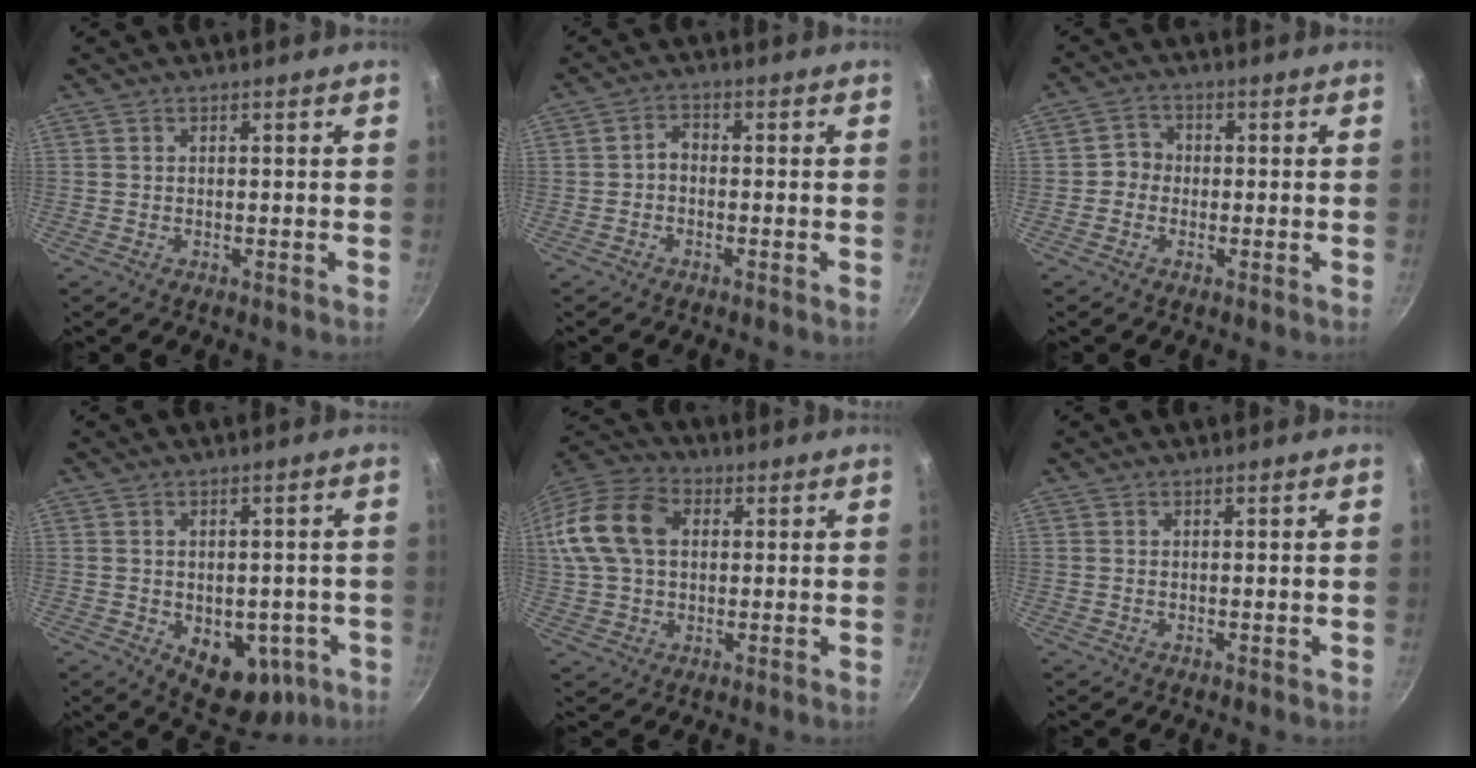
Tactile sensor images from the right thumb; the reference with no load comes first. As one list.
[{"total": 2.3, "force": [-0.9, 1.5, 1.5], "torque": [-0.025, 0.017, -0.021]}, {"total": 3.2, "force": [-0.6, 3.0, 1.1], "torque": [0.005, 0.010, -0.020]}, {"total": 11.6, "force": [-3.4, 7.5, 8.2], "torque": [-0.063, -0.004, -0.027]}, {"total": 17.7, "force": [3.4, 12.5, 12.0], "torque": [-0.240, 0.030, 0.050]}, {"total": 0.0}]